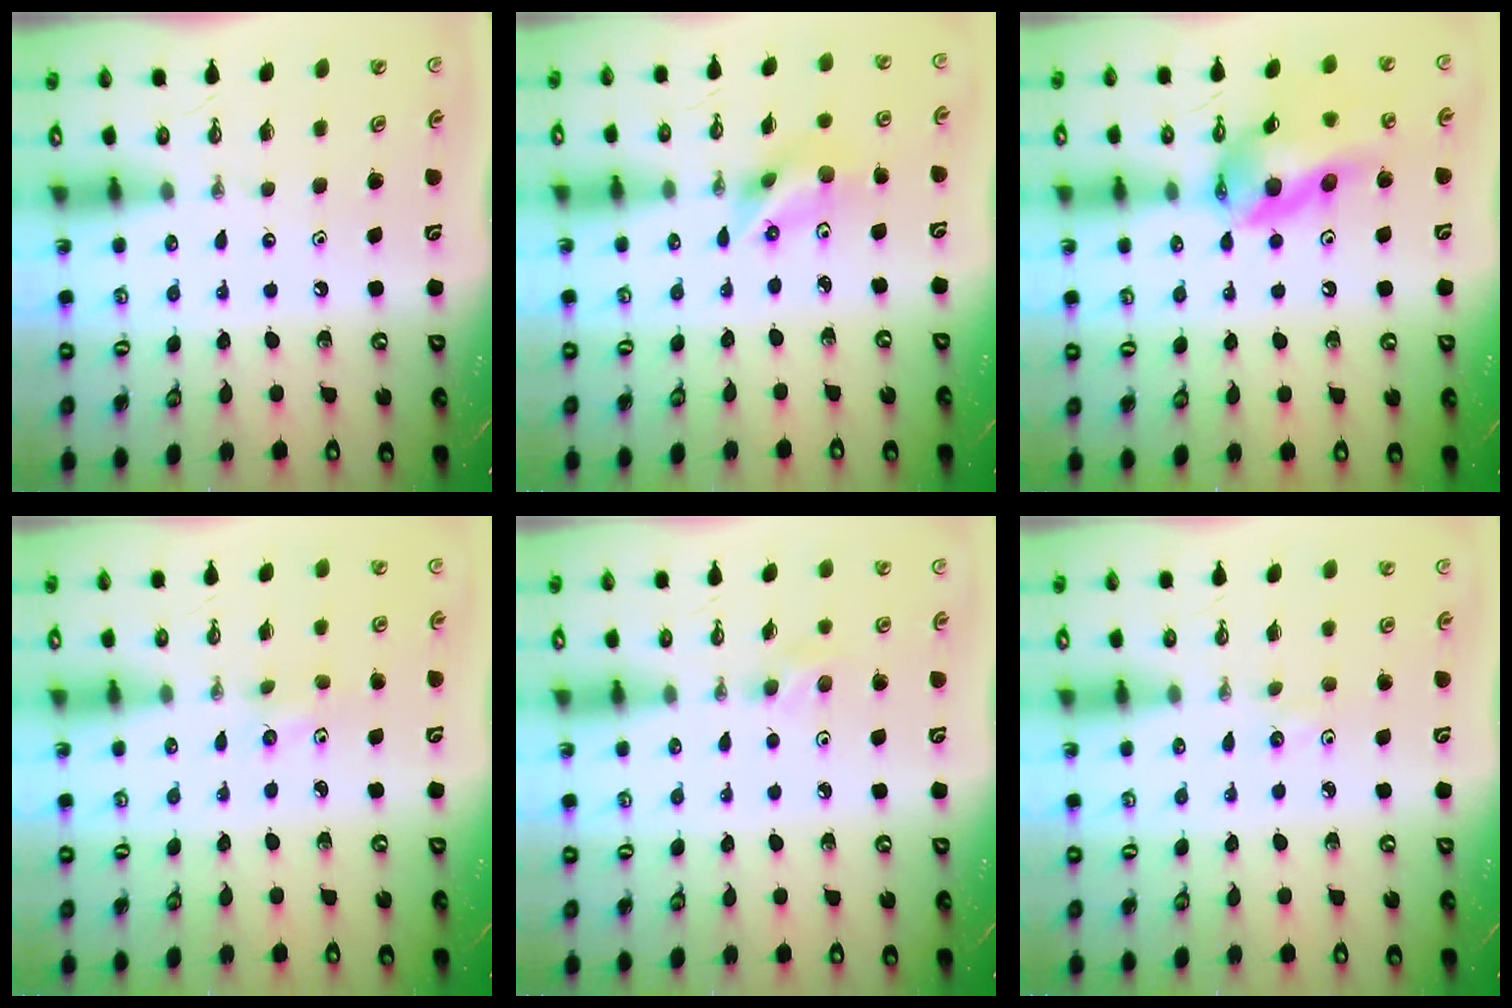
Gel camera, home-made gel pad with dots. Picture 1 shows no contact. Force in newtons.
{"total": 6.6, "press": 5.9, "slide": 2.9}
{"total": 15.9, "press": 15.8, "slide": 2.0}
{"total": 4.8, "press": 4.2, "slide": 2.5}
{"total": 2.1, "press": 2.0, "slide": 0.5}
{"total": 4.2, "press": 4.1, "slide": 0.9}